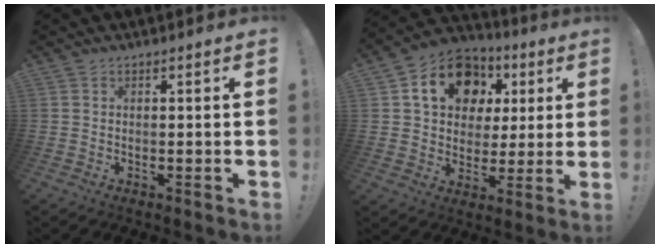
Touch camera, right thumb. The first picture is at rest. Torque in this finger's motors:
{"motor_torque": [1.76, 1.94, 1.22, 0.08, 0.30]}